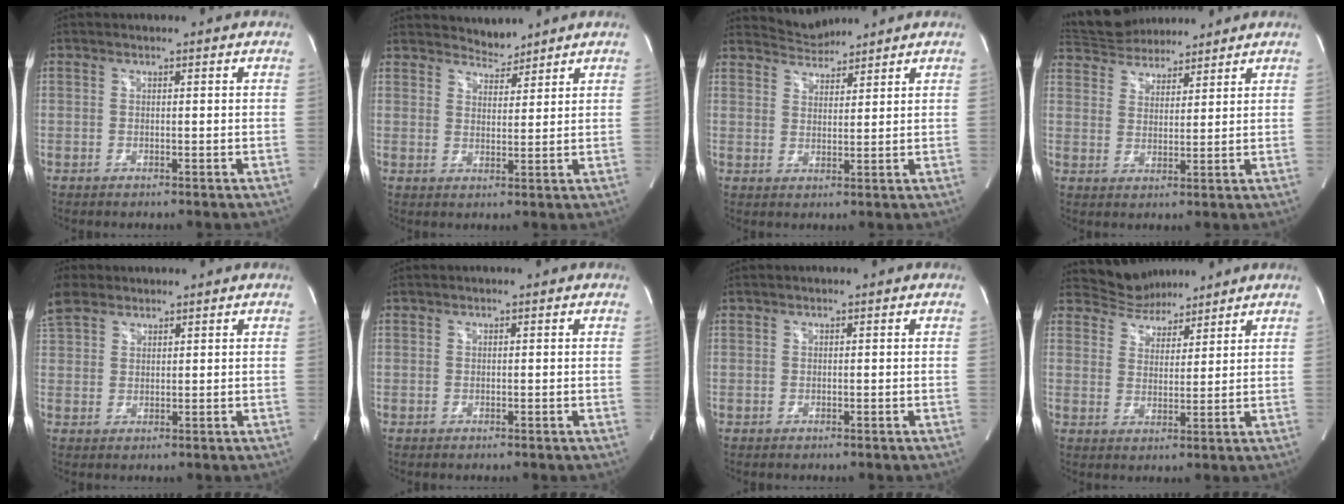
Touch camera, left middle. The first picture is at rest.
{"total": 3.3, "force": [3.2, 0.9, -0.2], "torque": [0.003, 0.002, 0.054]}
{"total": 4.1, "force": [4.1, 0.4, -0.3], "torque": [0.001, 0.008, 0.074]}
{"total": 9.9, "force": [9.1, 2.8, 2.6], "torque": [-0.046, 0.019, 0.156]}
{"total": 5.7, "force": [4.3, 3.1, 2.2], "torque": [-0.065, 0.022, 0.094]}
{"total": 0.0}
{"total": 0.0}
{"total": 6.8, "force": [6.4, 2.2, 0.6], "torque": [-0.013, 0.008, 0.113]}